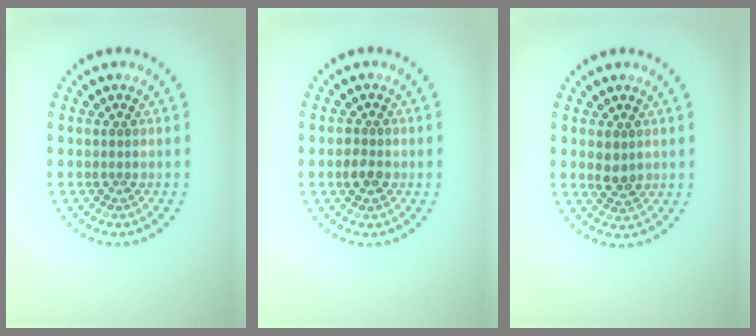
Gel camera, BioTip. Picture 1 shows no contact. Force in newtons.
{"total": 1.7, "press": 1.6, "slide": 0.3}
{"total": 1.9, "press": 1.8, "slide": 0.6}